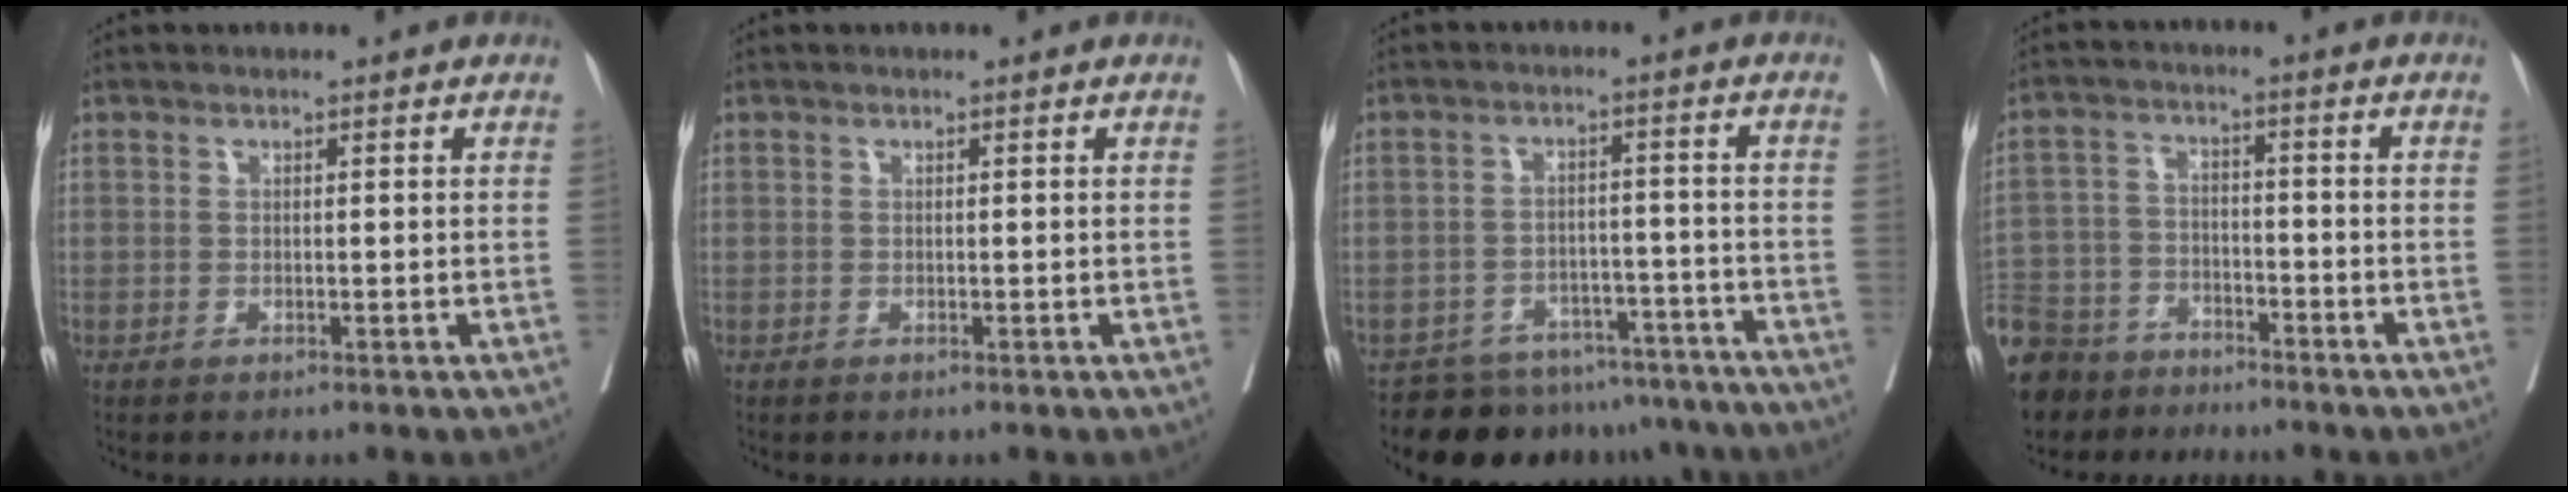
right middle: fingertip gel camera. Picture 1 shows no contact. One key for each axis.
{"total": 0.0}
{"total": 13.7, "fx": -12.1, "fy": 5.6, "fz": 2.8, "tx": -0.025, "ty": 0.018, "tz": -0.149}
{"total": 17.2, "fx": -13.3, "fy": 9.2, "fz": 5.8, "tx": -0.192, "ty": -0.014, "tz": -0.231}